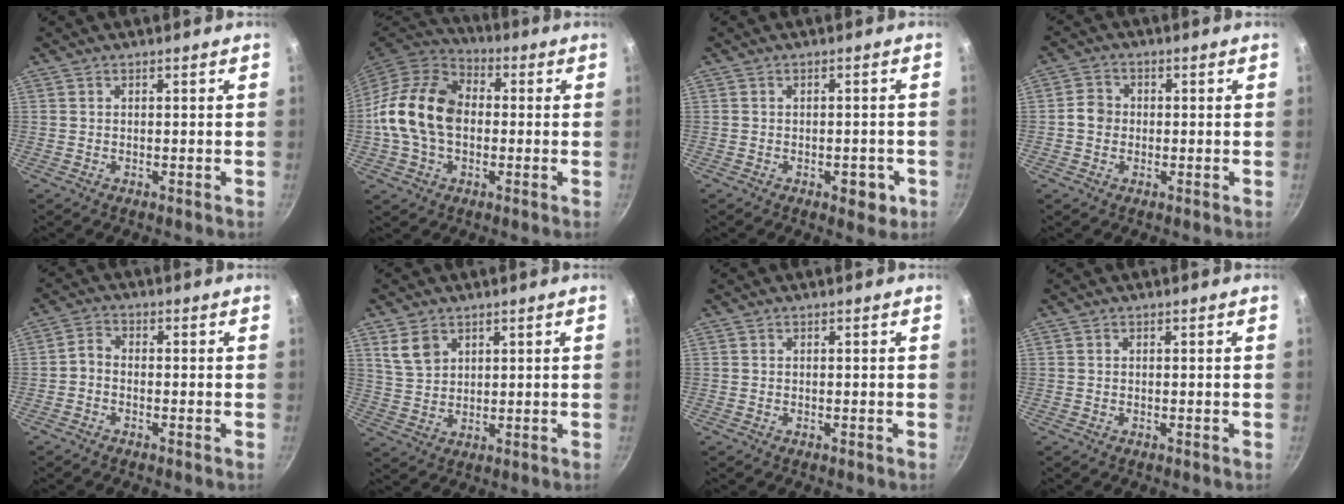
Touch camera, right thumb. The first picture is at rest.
{"total": 16.8, "force": [-0.4, 11.9, 11.7], "torque": [-0.194, 0.031, -0.022]}
{"total": 4.3, "force": [-1.7, 2.4, 3.1], "torque": [-0.020, 0.010, -0.015]}
{"total": 3.7, "force": [-0.4, 3.3, 1.6], "torque": [-0.012, 0.011, -0.016]}
{"total": 2.4, "force": [-1.2, 1.5, 1.3], "torque": [-0.034, 0.017, -0.033]}
{"total": 5.8, "force": [3.1, 4.0, 2.9], "torque": [-0.040, -0.011, 0.067]}
{"total": 0.0}
{"total": 0.0}